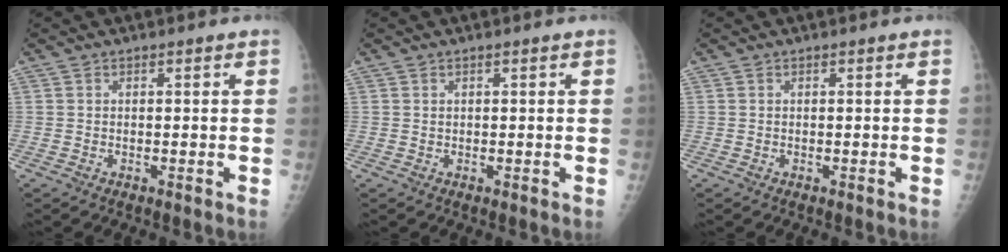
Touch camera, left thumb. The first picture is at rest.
{"total": 0.0}
{"total": 0.0}